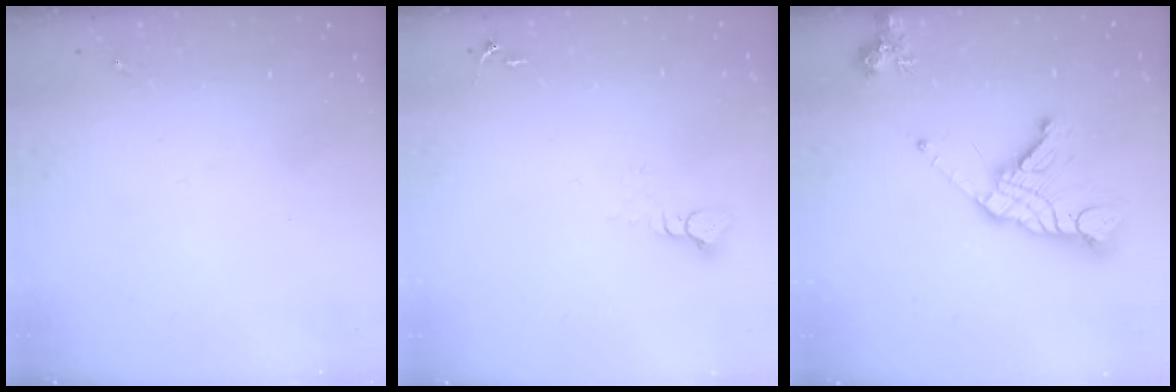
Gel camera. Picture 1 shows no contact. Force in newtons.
{"total": 3.6, "press": 3.6, "slide": 0.2}
{"total": 17.2, "press": 17.0, "slide": 2.4}